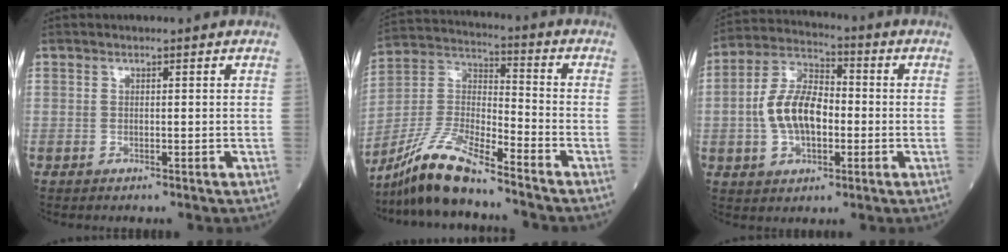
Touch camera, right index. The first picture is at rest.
{"total": 12.1, "force": [-10.0, 1.1, 6.6], "torque": [-0.139, -0.003, -0.192]}
{"total": 10.5, "force": [-1.3, 5.7, 8.8], "torque": [-0.180, 0.024, -0.025]}